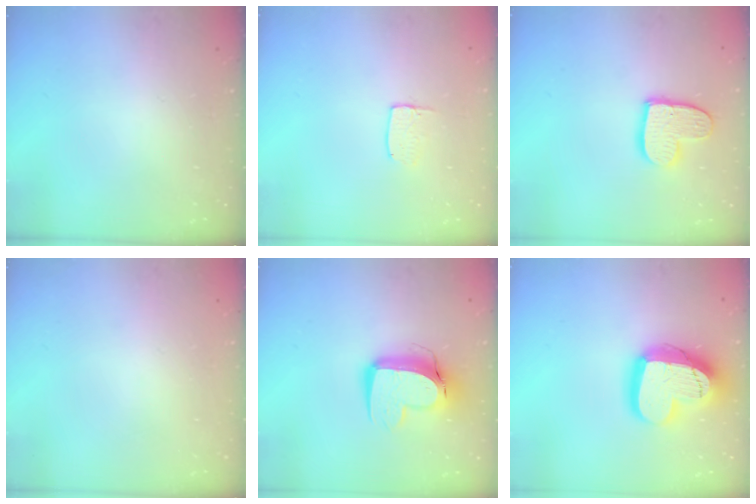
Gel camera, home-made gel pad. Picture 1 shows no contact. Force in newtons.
{"total": 3.6, "press": 3.6, "slide": 0.3}
{"total": 12.1, "press": 12.0, "slide": 0.9}
{"total": 0.0}
{"total": 12.0, "press": 12.0, "slide": 1.2}
{"total": 19.5, "press": 19.4, "slide": 1.4}